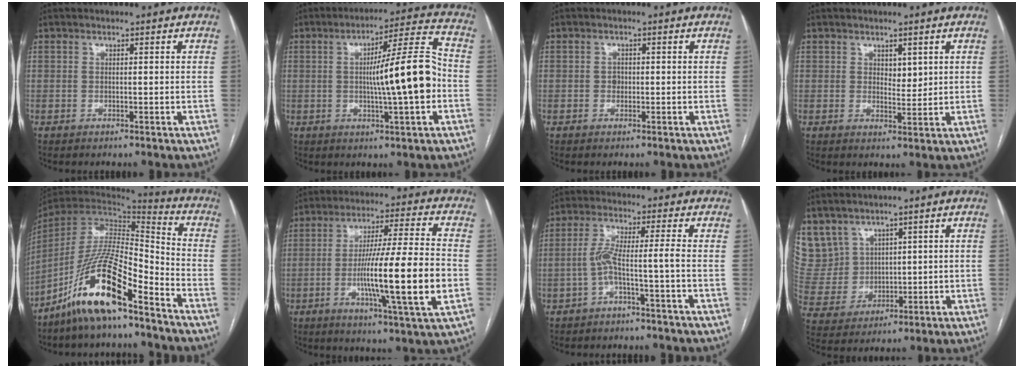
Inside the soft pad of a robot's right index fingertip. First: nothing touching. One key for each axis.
{"total": 13.2, "fx": -1.2, "fy": 0.5, "fz": 13.1, "tx": -0.201, "ty": 0.014, "tz": -0.020}
{"total": 1.2, "fx": -0.1, "fy": 1.0, "fz": 0.6, "tx": -0.008, "ty": 0.003, "tz": -0.001}
{"total": 2.7, "fx": 1.3, "fy": 1.5, "fz": 1.8, "tx": -0.025, "ty": -0.004, "tz": 0.024}
{"total": 15.7, "fx": -10.6, "fy": 2.5, "fz": 11.4, "tx": -0.225, "ty": -0.002, "tz": -0.196}
{"total": 17.3, "fx": -3.5, "fy": -0.2, "fz": 16.9, "tx": -0.286, "ty": -0.009, "tz": -0.062}
{"total": 4.6, "fx": -1.9, "fy": -0.7, "fz": 4.2, "tx": -0.085, "ty": 0.019, "tz": -0.035}
{"total": 10.7, "fx": 6.6, "fy": 8.2, "fz": 1.5, "tx": -0.055, "ty": 0.037, "tz": 0.163}